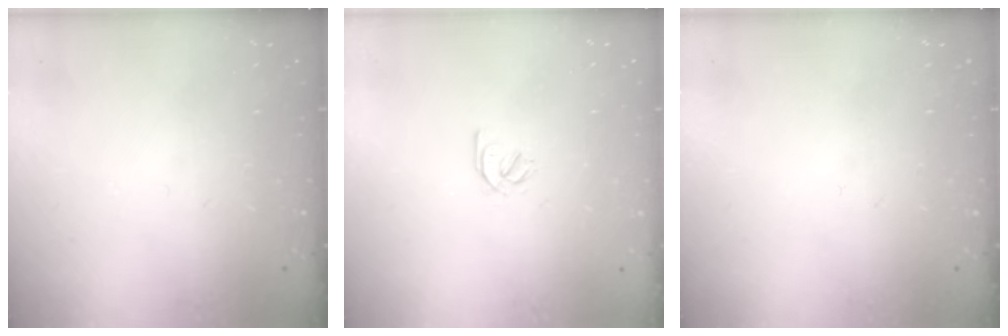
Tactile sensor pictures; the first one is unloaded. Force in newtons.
{"total": 2.1, "press": 2.0, "slide": 0.7}
{"total": 0.0}